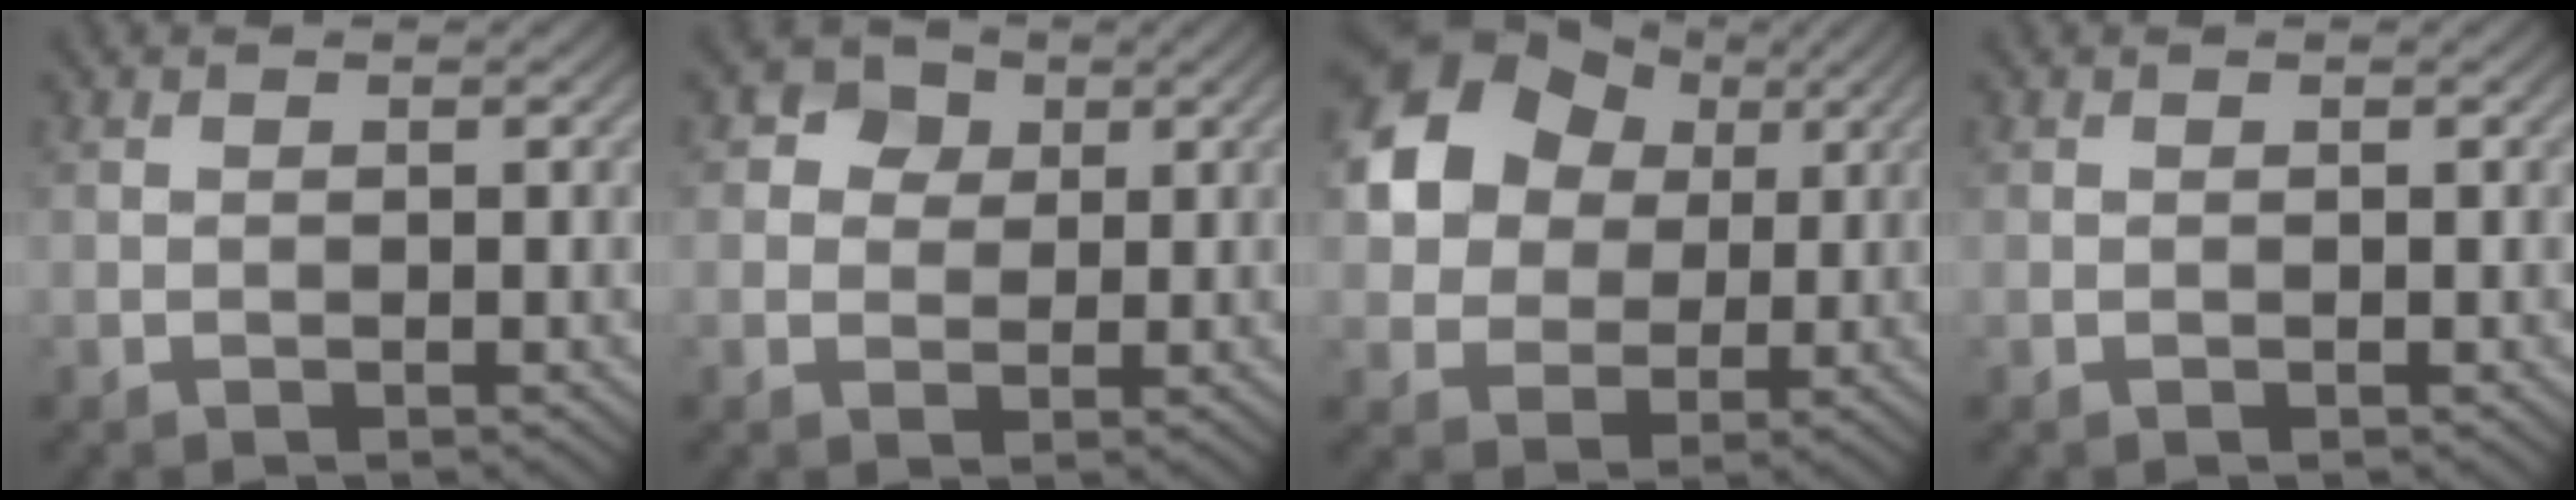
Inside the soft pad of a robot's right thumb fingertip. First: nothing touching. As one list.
[{"total": 3.4, "force": [1.2, 2.9, 1.4], "torque": [-0.023, 0.006, 0.015]}, {"total": 12.2, "force": [4.1, 9.6, 6.4], "torque": [-0.163, 0.027, 0.068]}, {"total": 0.0}]